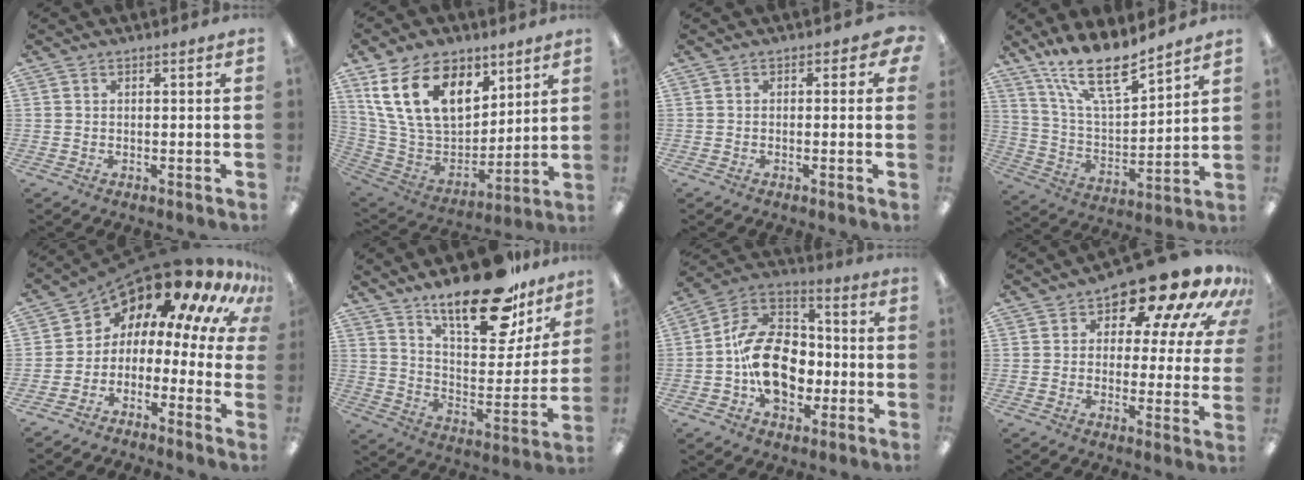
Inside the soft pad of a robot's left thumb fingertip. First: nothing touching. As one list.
[{"total": 21.1, "force": [10.6, 12.9, 12.9], "torque": [-0.264, -0.033, 0.195]}, {"total": 1.8, "force": [-0.5, 1.1, 1.3], "torque": [-0.015, 0.004, -0.012]}, {"total": 16.4, "force": [13.3, 3.8, 8.8], "torque": [-0.173, -0.086, 0.233]}, {"total": 12.9, "force": [10.0, 4.6, 6.8], "torque": [-0.107, -0.098, 0.156]}, {"total": 22.7, "force": [16.8, 8.4, 12.8], "torque": [-0.185, -0.108, 0.280]}, {"total": 16.6, "force": [-2.6, 12.1, 11.1], "torque": [-0.234, 0.031, -0.046]}, {"total": 14.1, "force": [10.0, 5.5, 8.3], "torque": [-0.134, -0.071, 0.167]}]